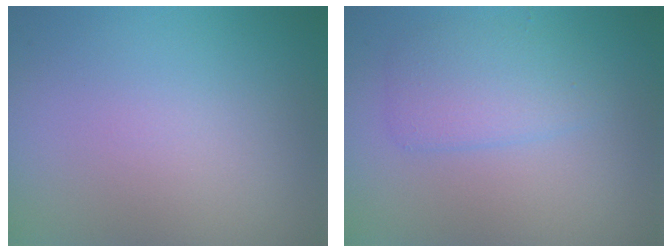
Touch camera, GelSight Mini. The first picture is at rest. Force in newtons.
{"total": 2.8, "press": 2.8, "slide": 0.1}